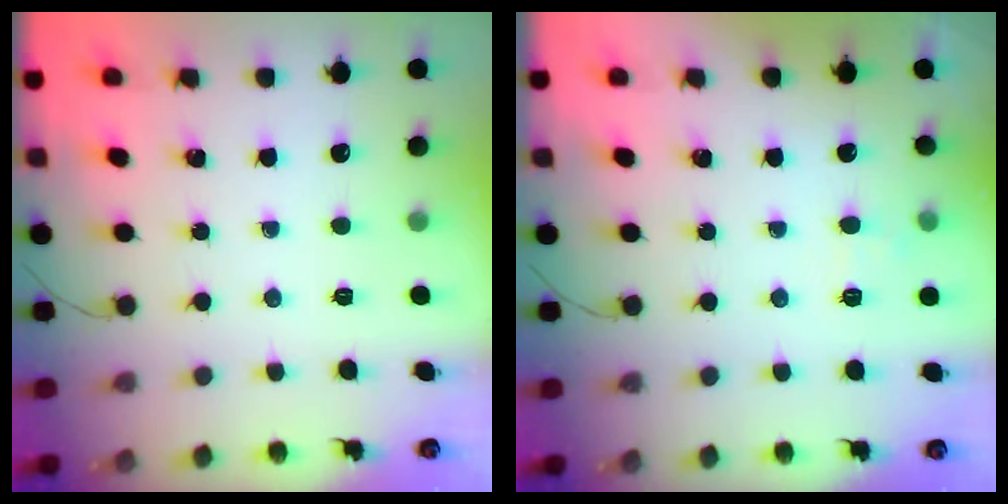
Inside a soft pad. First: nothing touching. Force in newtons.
{"total": 3.9, "press": 3.4, "slide": 1.9}